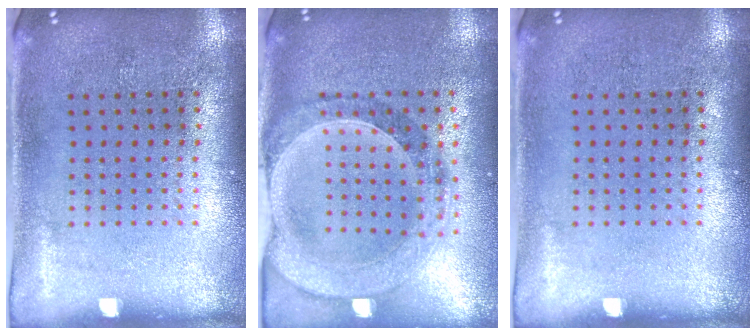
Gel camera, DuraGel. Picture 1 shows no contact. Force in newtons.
{"total": 1.5, "press": 1.4, "slide": 0.4}
{"total": 0.0}